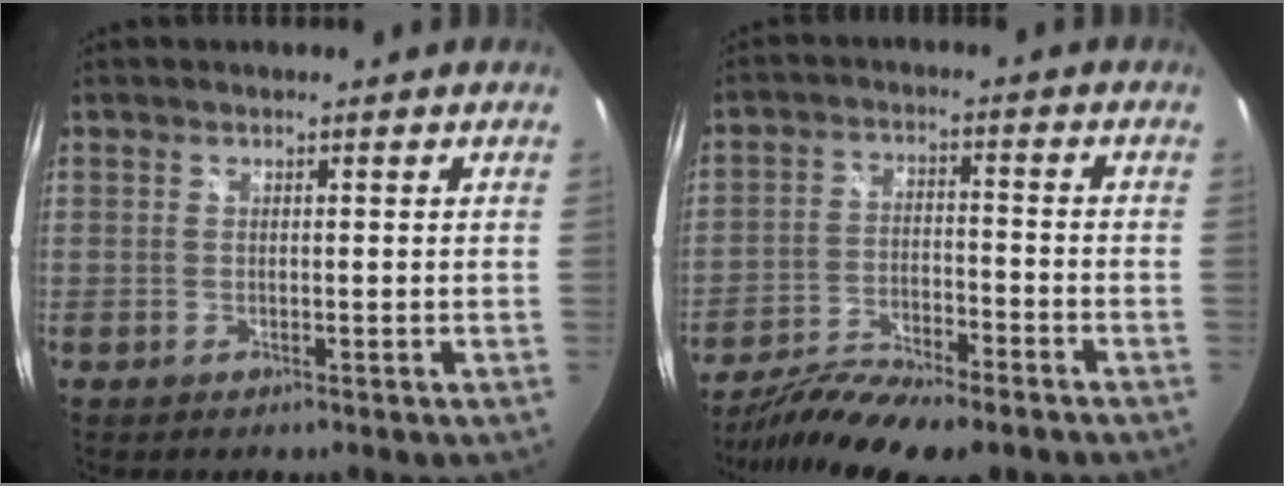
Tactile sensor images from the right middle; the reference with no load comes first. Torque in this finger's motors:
{"motor_torque": [1.70, -0.43, 0.47, 0.06]}